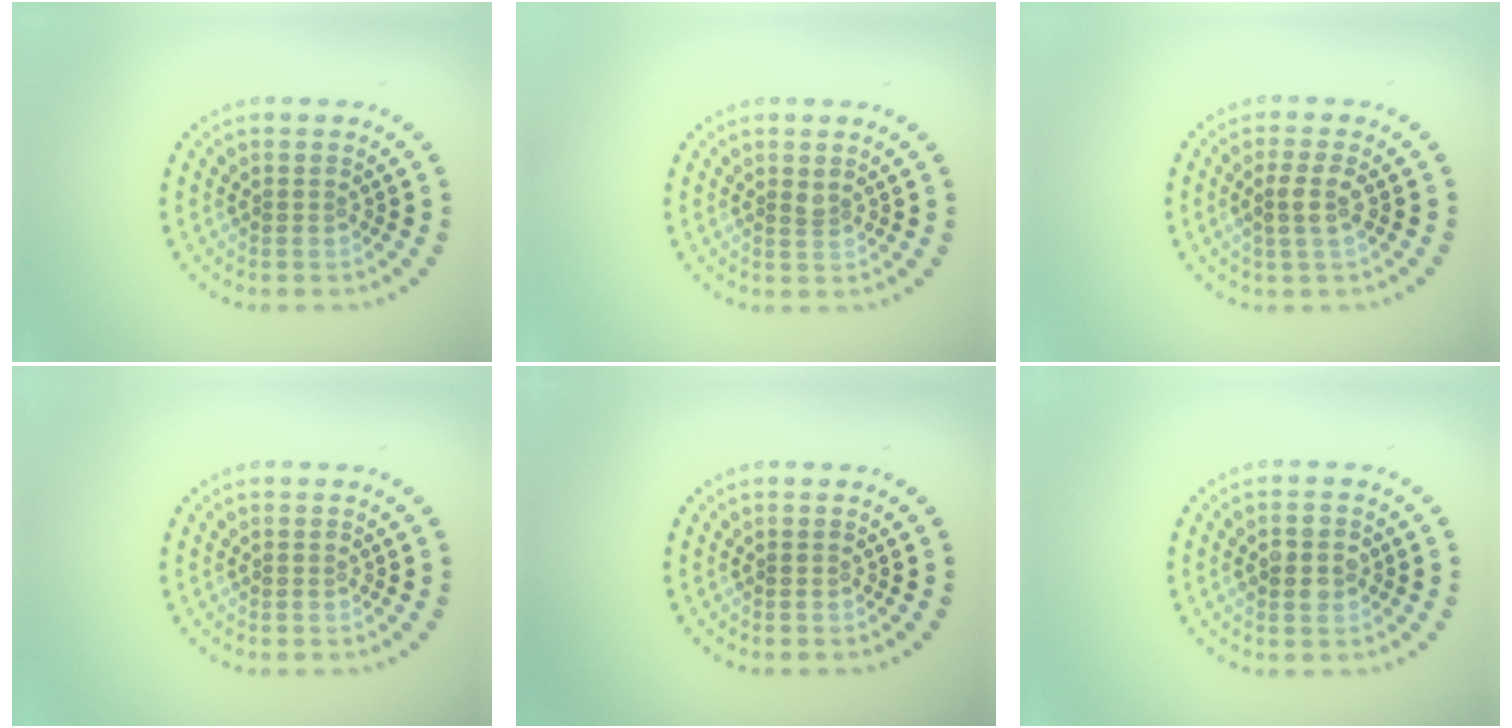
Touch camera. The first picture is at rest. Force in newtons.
{"total": 0.8, "press": 0.5, "slide": 0.5}
{"total": 2.0, "press": 1.7, "slide": 1.0}
{"total": 0.0}
{"total": 0.0}
{"total": 2.8, "press": 2.8, "slide": 0.2}